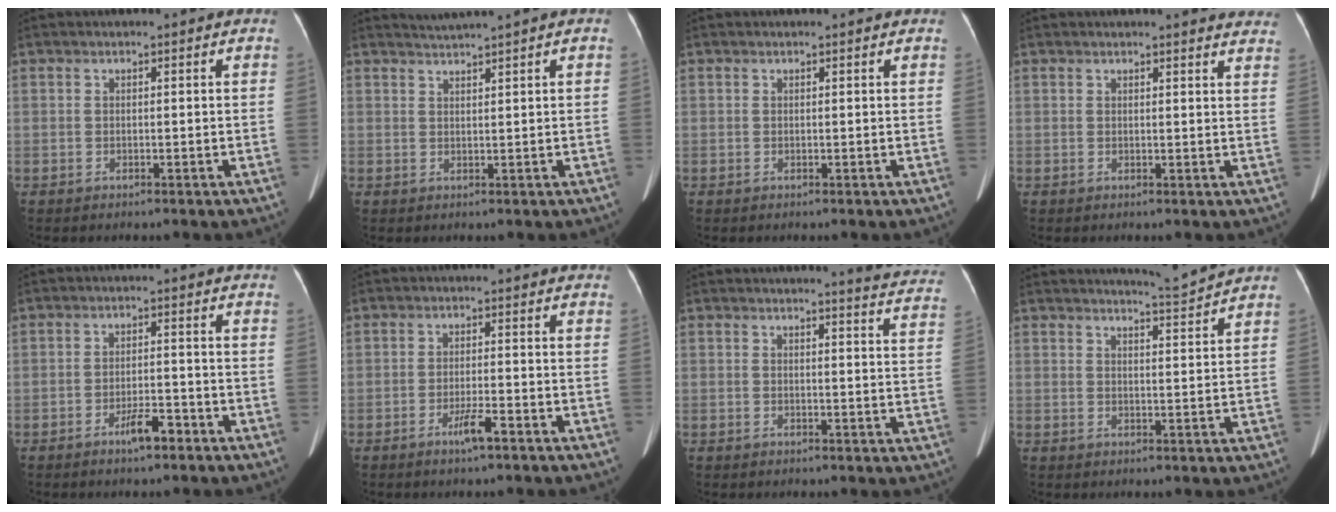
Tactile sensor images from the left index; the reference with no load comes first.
{"total": 1.5, "force": [1.4, -0.5, 0.1], "torque": [0.001, 0.006, 0.032]}
{"total": 0.8, "force": [0.8, 0.2, 0.2], "torque": [-0.012, 0.012, 0.009]}
{"total": 11.1, "force": [10.6, 1.5, 2.9], "torque": [-0.010, -0.027, 0.091]}
{"total": 3.9, "force": [-2.7, 0.9, 2.7], "torque": [-0.050, -0.004, -0.046]}
{"total": 3.3, "force": [-2.2, 0.2, 2.5], "torque": [-0.049, -0.008, -0.039]}
{"total": 9.9, "force": [9.8, -0.1, 1.9], "torque": [-0.006, -0.068, 0.079]}
{"total": 4.0, "force": [3.7, -1.5, -0.4], "torque": [-0.008, -0.022, 0.060]}